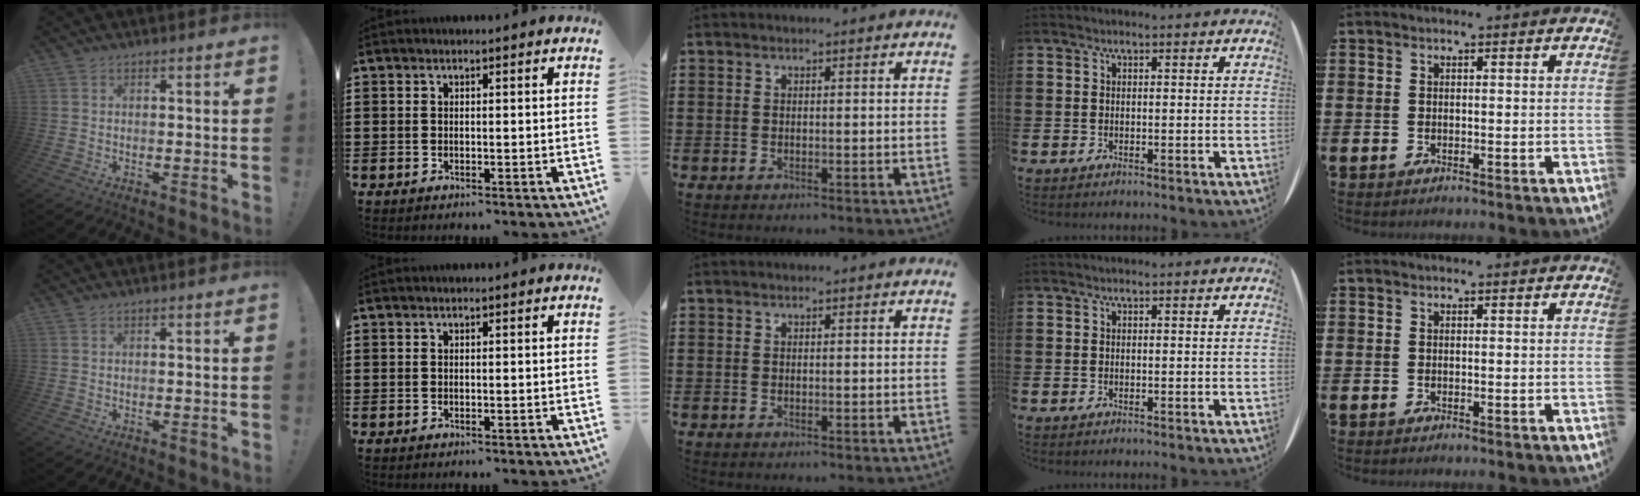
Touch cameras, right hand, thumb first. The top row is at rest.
{}